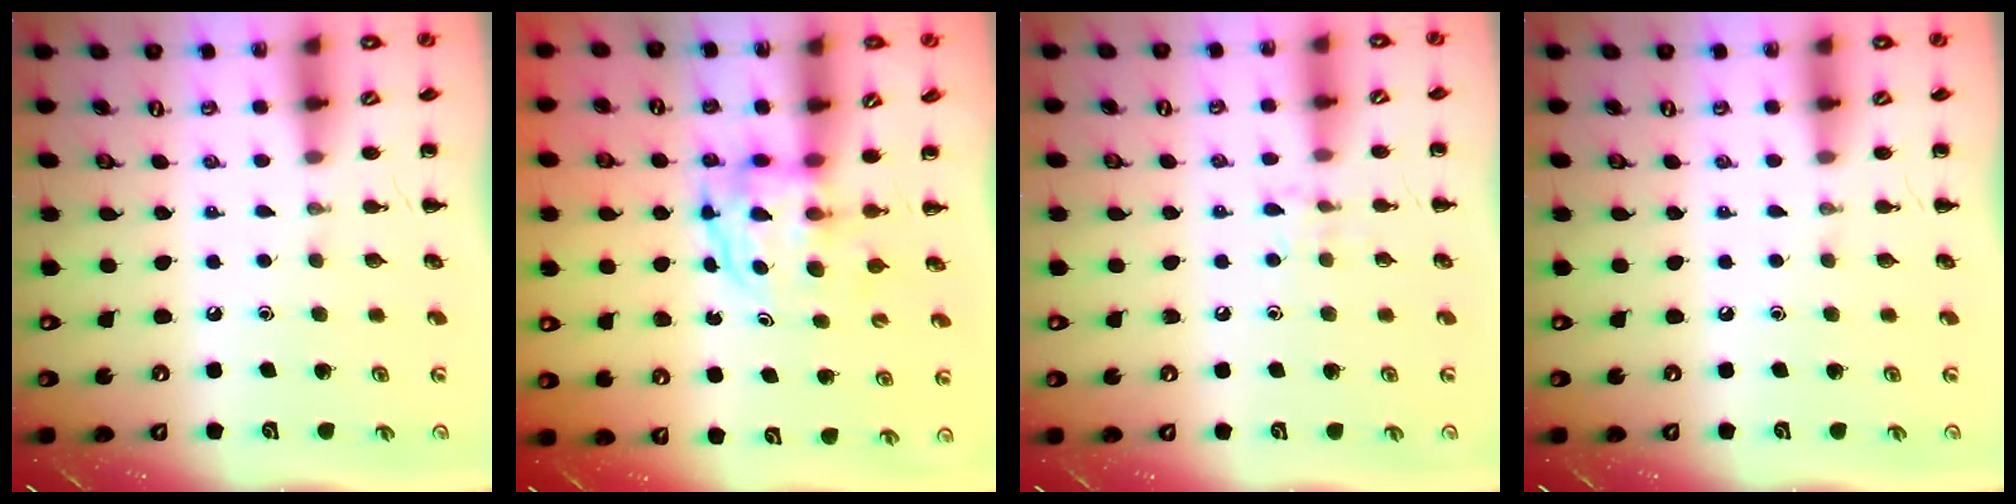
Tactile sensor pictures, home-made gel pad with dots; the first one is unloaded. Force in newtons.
{"total": 3.7, "press": 3.7, "slide": 0.3}
{"total": 5.7, "press": 5.5, "slide": 1.4}
{"total": 0.0}